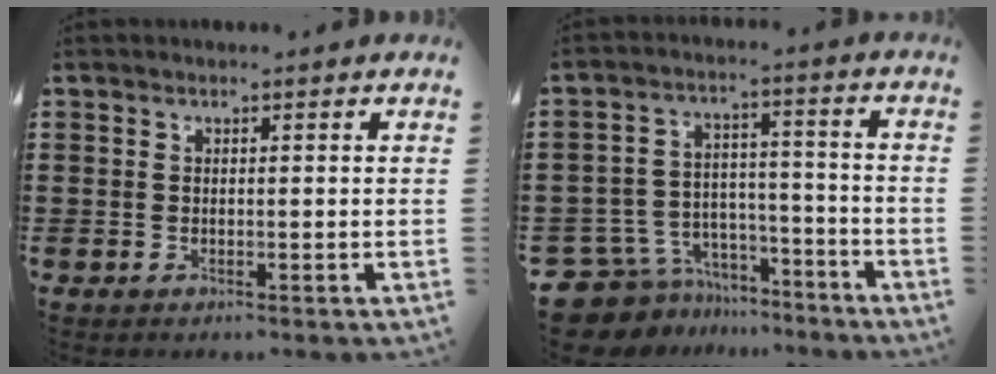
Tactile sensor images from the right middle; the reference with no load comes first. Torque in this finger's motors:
{"motor_torque": [2.11, 0.02, -0.09, -0.03]}